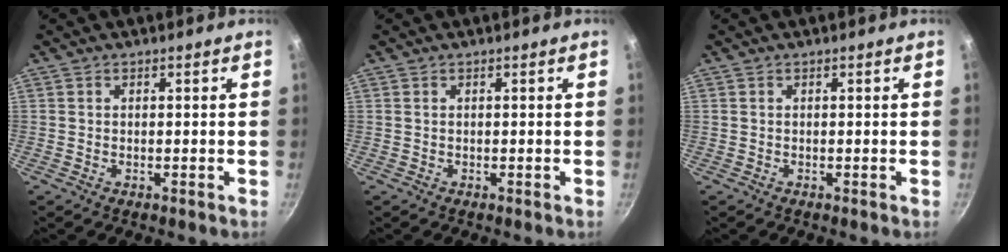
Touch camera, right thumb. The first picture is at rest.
{"total": 0.0}
{"total": 0.0}